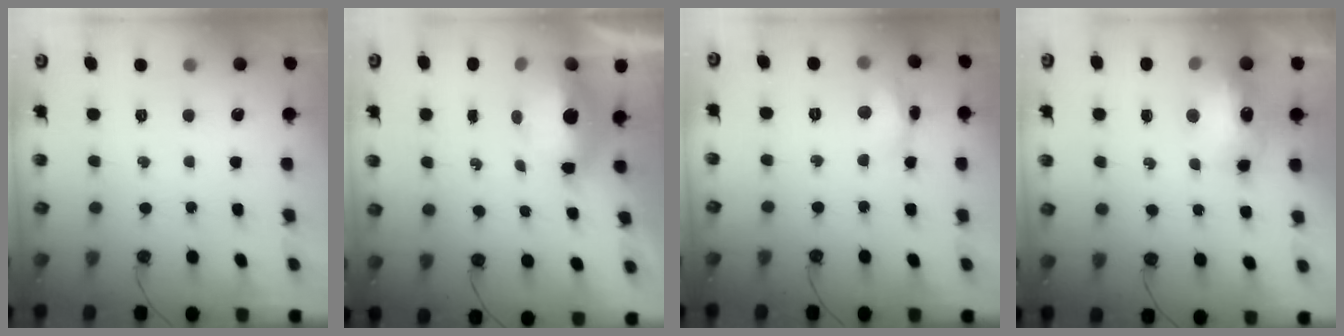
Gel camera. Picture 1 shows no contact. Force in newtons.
{"total": 9.1, "press": 9.0, "slide": 1.3}
{"total": 7.3, "press": 7.3, "slide": 0.5}
{"total": 13.6, "press": 13.5, "slide": 1.3}